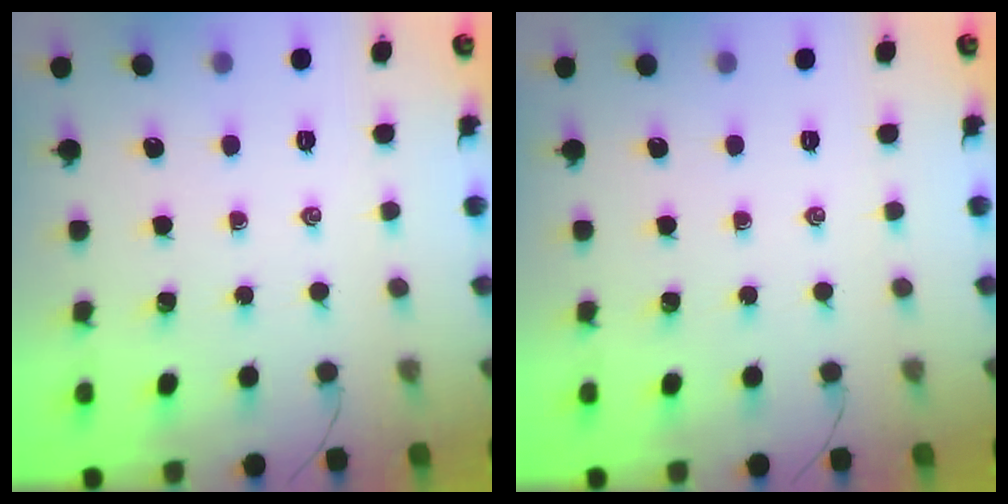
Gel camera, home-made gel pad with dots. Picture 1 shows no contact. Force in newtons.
{"total": 0.0}